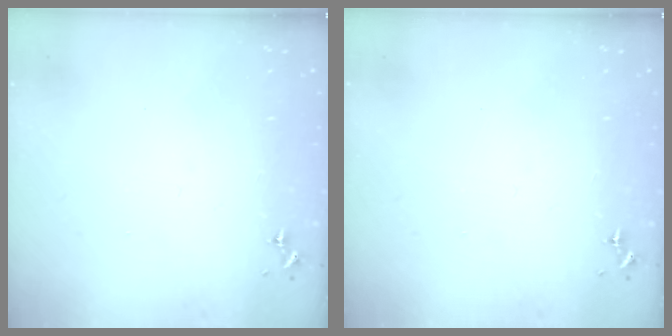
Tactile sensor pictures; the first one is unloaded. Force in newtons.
{"total": 0.0}